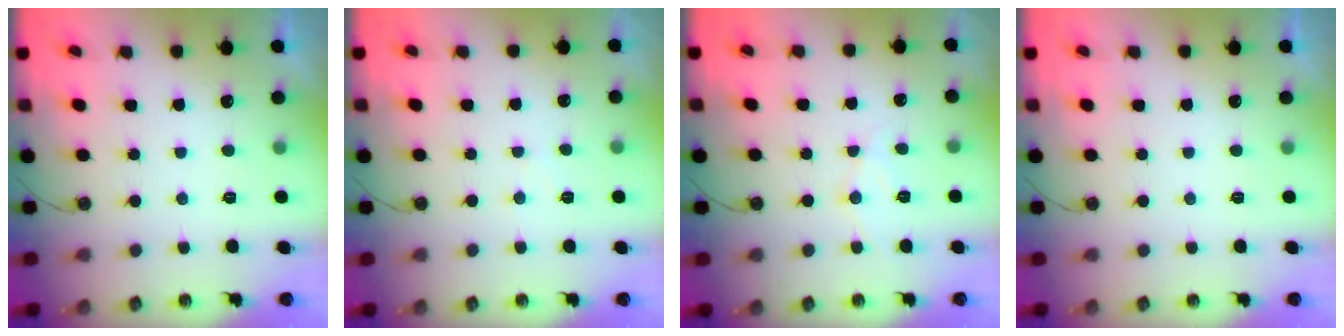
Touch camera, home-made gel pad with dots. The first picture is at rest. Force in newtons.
{"total": 3.9, "press": 3.9, "slide": 0.7}
{"total": 7.3, "press": 7.3, "slide": 0.6}
{"total": 0.0}